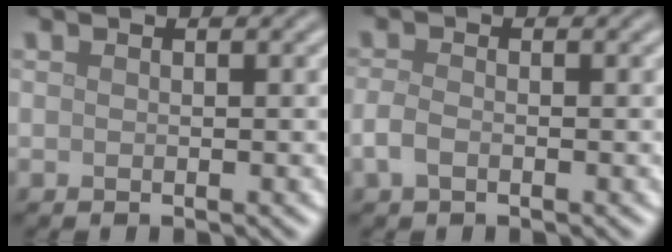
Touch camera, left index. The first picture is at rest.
{"total": 1.6, "force": [-0.7, 0.8, 1.1], "torque": [-0.026, -0.001, -0.019]}